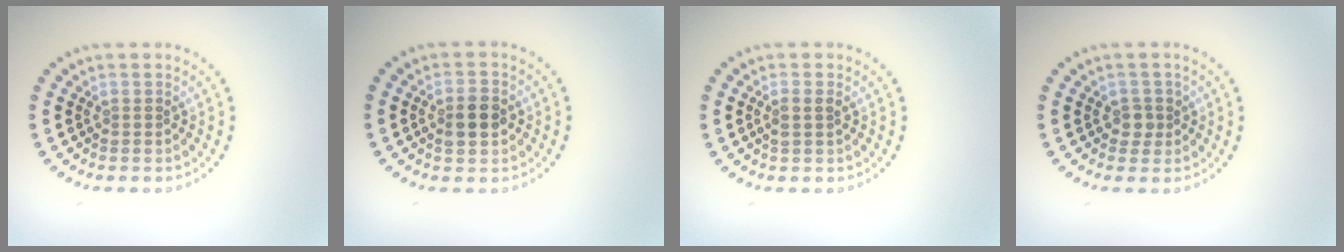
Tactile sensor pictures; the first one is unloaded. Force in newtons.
{"total": 2.8, "press": 2.8, "slide": 0.0}
{"total": 1.2, "press": 1.1, "slide": 0.5}
{"total": 1.5, "press": 1.3, "slide": 0.8}